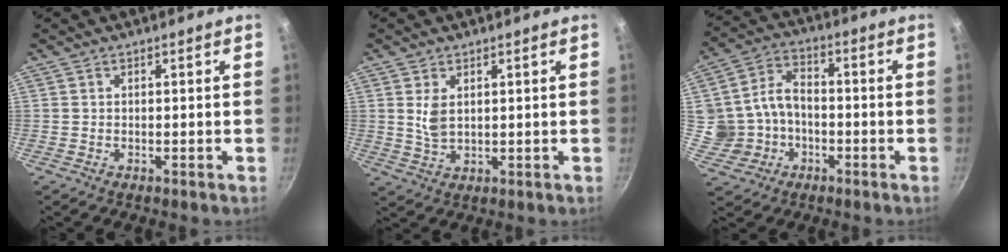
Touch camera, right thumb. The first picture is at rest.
{"total": 4.0, "force": [1.1, 2.2, 3.1], "torque": [-0.058, -0.010, 0.027]}
{"total": 10.2, "force": [-1.8, 8.7, 4.9], "torque": [-0.074, 0.033, -0.032]}